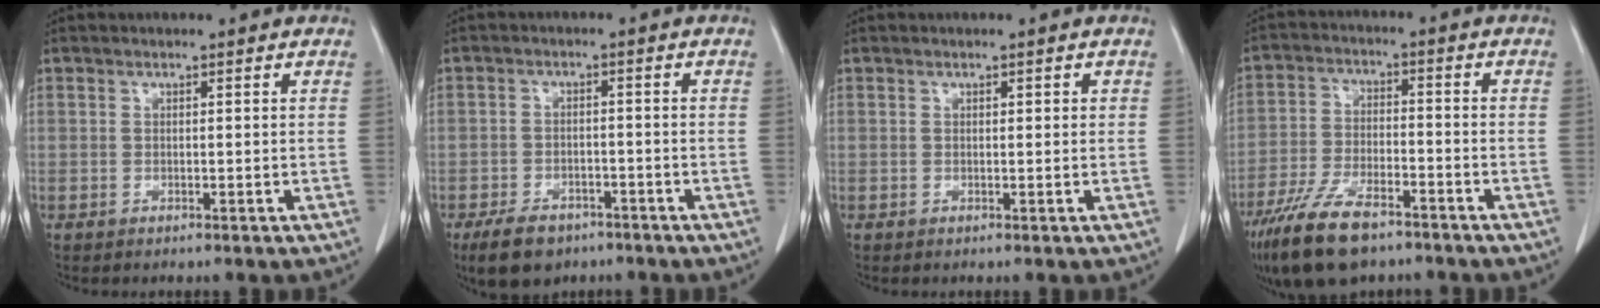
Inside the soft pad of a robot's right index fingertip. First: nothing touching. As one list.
[{"total": 6.8, "force": [-4.9, 3.7, 3.0], "torque": [-0.058, -0.002, -0.076]}, {"total": 0.9, "force": [0.3, 0.4, 0.7], "torque": [-0.009, 0.003, 0.004]}, {"total": 12.4, "force": [-8.8, 4.0, 7.7], "torque": [-0.153, -0.017, -0.160]}]